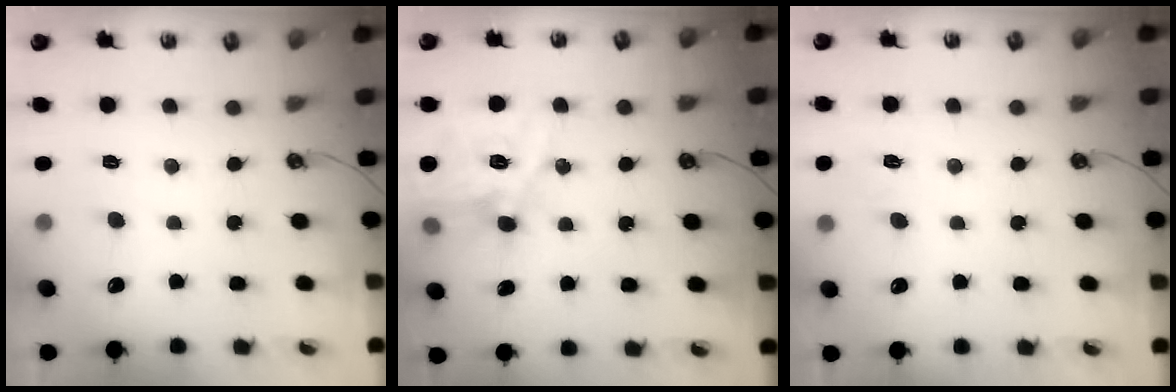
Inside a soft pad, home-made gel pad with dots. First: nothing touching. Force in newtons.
{"total": 16.4, "press": 16.2, "slide": 2.5}
{"total": 6.5, "press": 6.5, "slide": 0.6}